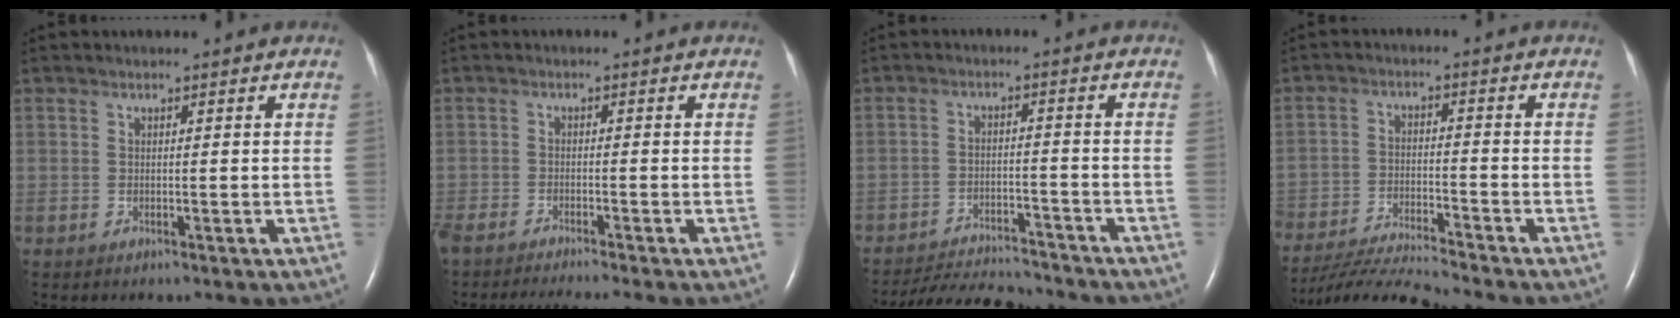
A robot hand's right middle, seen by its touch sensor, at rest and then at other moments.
{"total": 9.7, "force": [-8.7, -0.4, 4.3], "torque": [-0.055, -0.021, -0.137]}
{"total": 11.1, "force": [-10.7, 1.4, 2.6], "torque": [-0.041, -0.009, -0.163]}
{"total": 10.3, "force": [-9.9, -1.4, 2.6], "torque": [-0.040, -0.013, -0.177]}